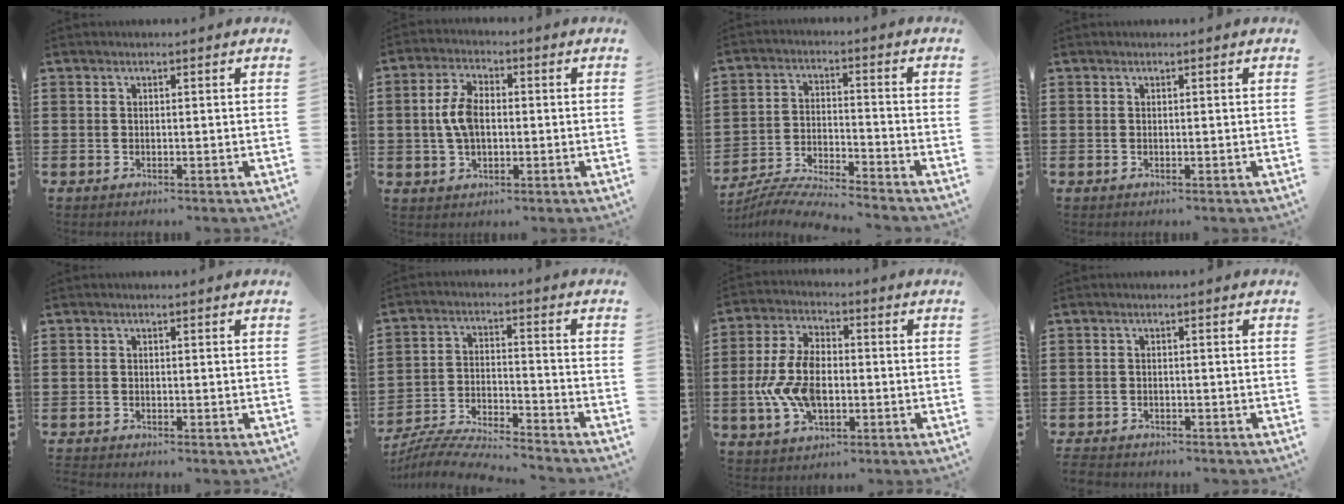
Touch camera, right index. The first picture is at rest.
{"total": 6.2, "force": [0.0, 3.6, 5.1], "torque": [-0.122, 0.005, -0.008]}
{"total": 6.4, "force": [-6.3, 0.0, 1.3], "torque": [-0.039, -0.004, -0.125]}
{"total": 0.0}
{"total": 0.6, "force": [-0.6, 0.0, 0.0], "torque": [-0.001, -0.001, -0.012]}
{"total": 7.1, "force": [-6.9, 0.3, 1.5], "torque": [-0.036, 0.002, -0.137]}
{"total": 9.4, "force": [-1.6, 5.4, 7.5], "torque": [-0.180, 0.001, -0.035]}
{"total": 1.5, "force": [-1.5, 0.3, 0.0], "torque": [-0.005, 0.001, -0.032]}